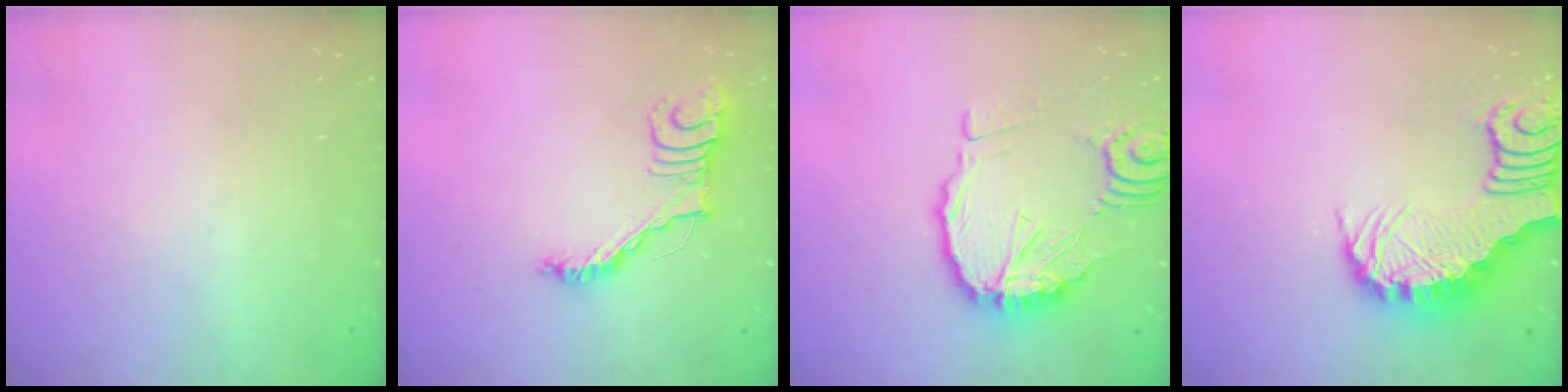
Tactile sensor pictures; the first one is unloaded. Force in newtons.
{"total": 12.2, "press": 12.2, "slide": 1.0}
{"total": 14.7, "press": 14.6, "slide": 1.6}
{"total": 3.7, "press": 3.6, "slide": 0.8}